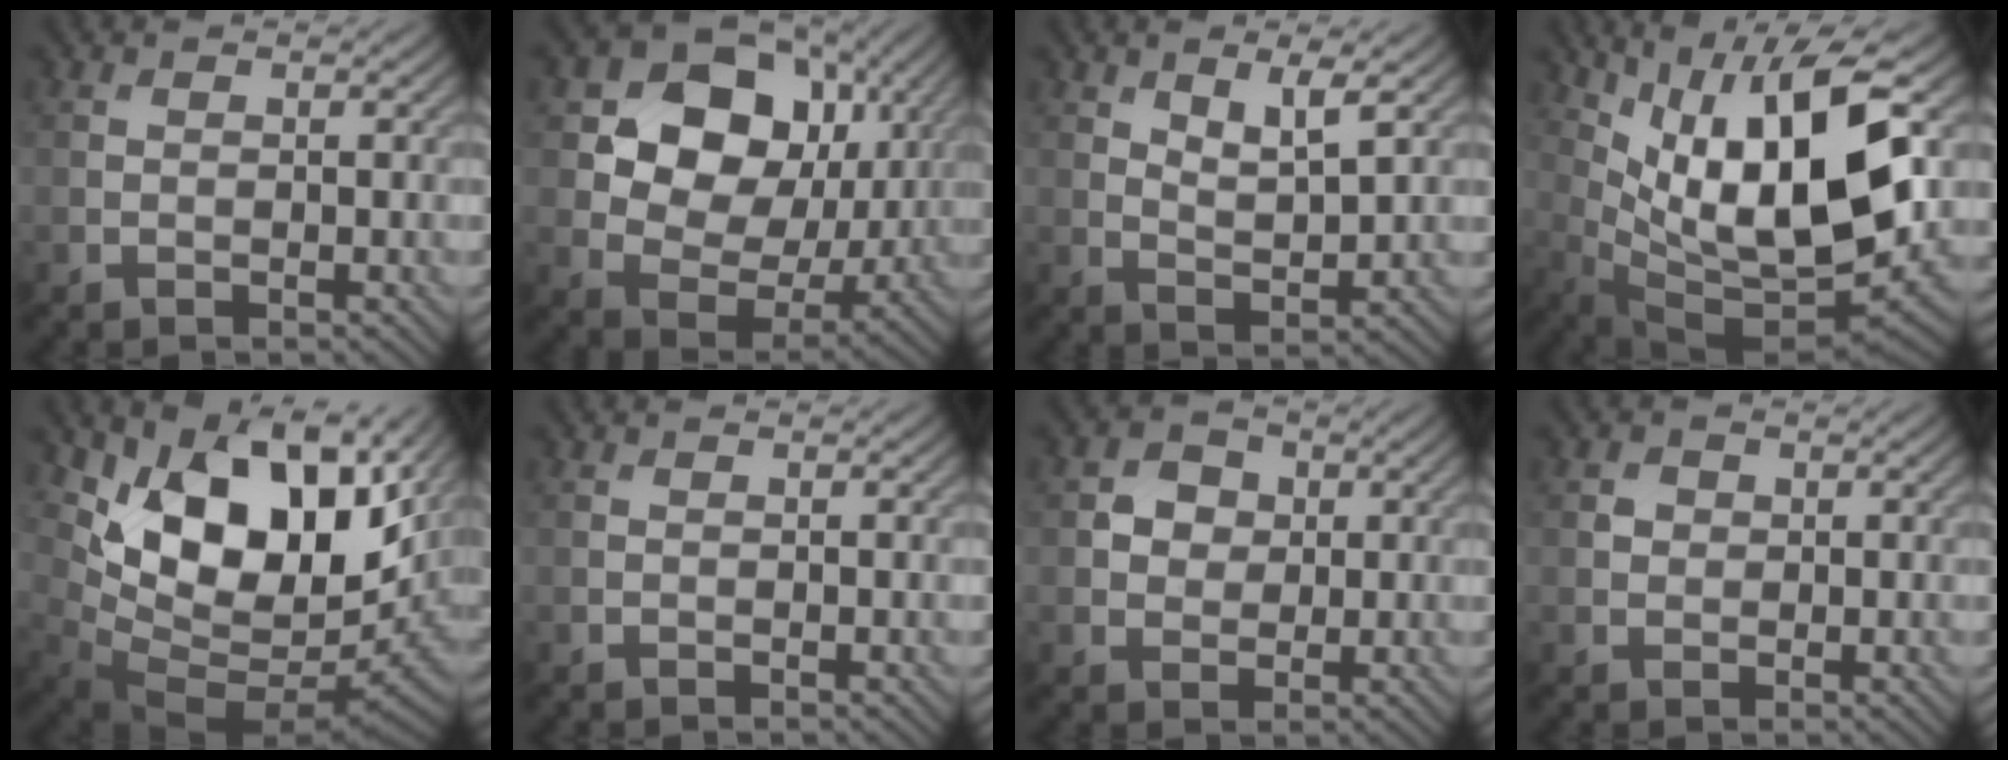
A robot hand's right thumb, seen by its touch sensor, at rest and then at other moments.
{"total": 13.7, "force": [4.1, 10.5, 7.8], "torque": [-0.153, 0.000, 0.065]}
{"total": 4.4, "force": [2.4, 1.4, 3.4], "torque": [-0.071, -0.008, 0.045]}
{"total": 15.6, "force": [4.8, 6.3, 13.5], "torque": [-0.252, -0.002, 0.091]}
{"total": 15.2, "force": [5.8, 8.0, 11.6], "torque": [-0.212, -0.013, 0.123]}
{"total": 0.0}
{"total": 3.6, "force": [0.6, 3.2, 1.6], "torque": [-0.033, 0.004, 0.003]}
{"total": 1.3, "force": [0.3, 1.2, 0.4], "torque": [-0.006, -0.003, 0.002]}